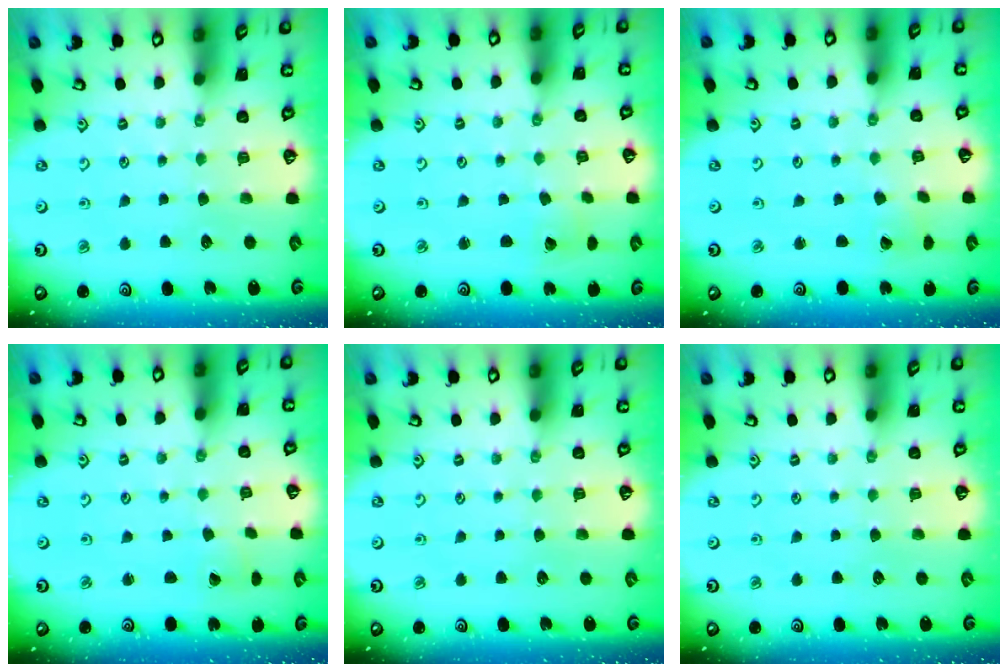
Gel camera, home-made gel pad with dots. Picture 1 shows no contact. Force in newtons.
{"total": 1.8, "press": 1.8, "slide": 0.1}
{"total": 0.9, "press": 0.9, "slide": 0.1}
{"total": 1.7, "press": 1.7, "slide": 0.1}
{"total": 0.0}
{"total": 0.0}